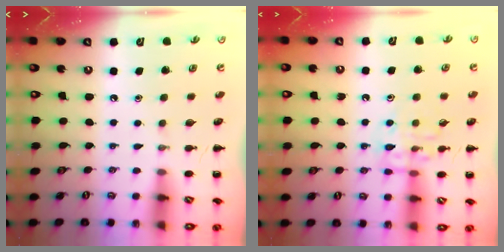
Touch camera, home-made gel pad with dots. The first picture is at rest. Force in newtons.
{"total": 11.2, "press": 11.2, "slide": 0.7}